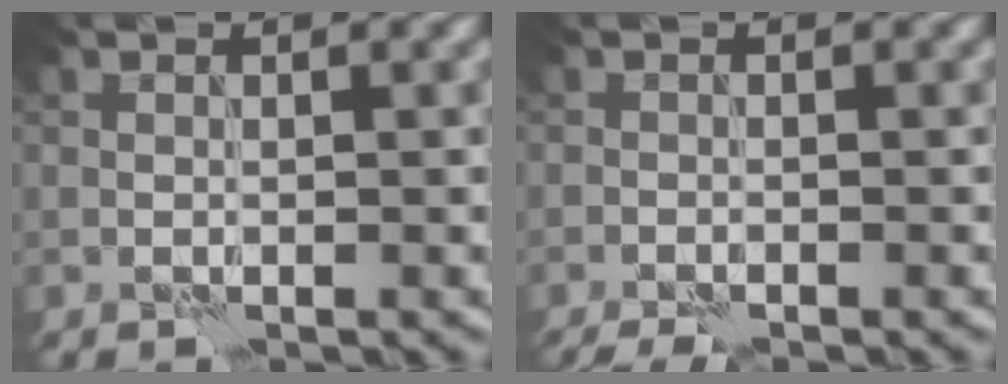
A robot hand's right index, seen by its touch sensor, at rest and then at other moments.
{"total": 2.4, "force": [-2.1, 0.3, 1.2], "torque": [-0.027, -0.005, -0.037]}